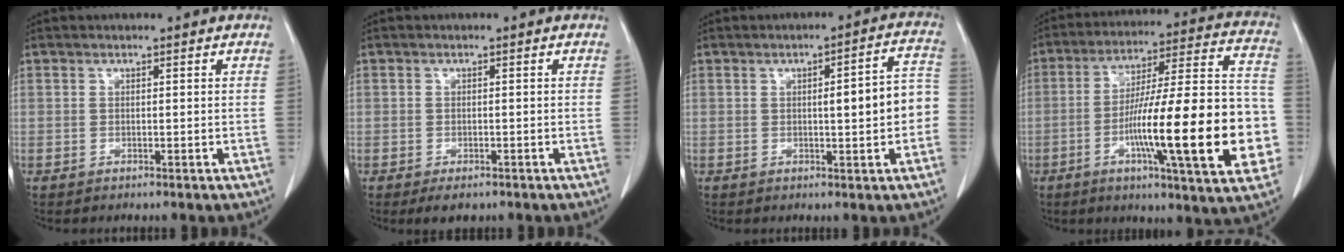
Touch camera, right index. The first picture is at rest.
{"total": 2.5, "force": [-1.6, 1.4, 1.3], "torque": [-0.017, -0.002, -0.017]}
{"total": 7.5, "force": [-0.6, 1.2, 7.3], "torque": [-0.094, 0.023, -0.008]}
{"total": 24.9, "force": [-6.2, 2.8, 24.0], "torque": [-0.310, 0.009, -0.090]}